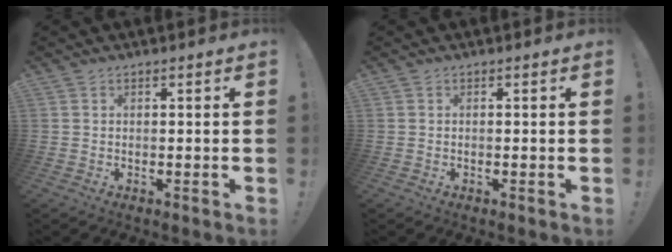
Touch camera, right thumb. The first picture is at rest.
{"total": 0.0}